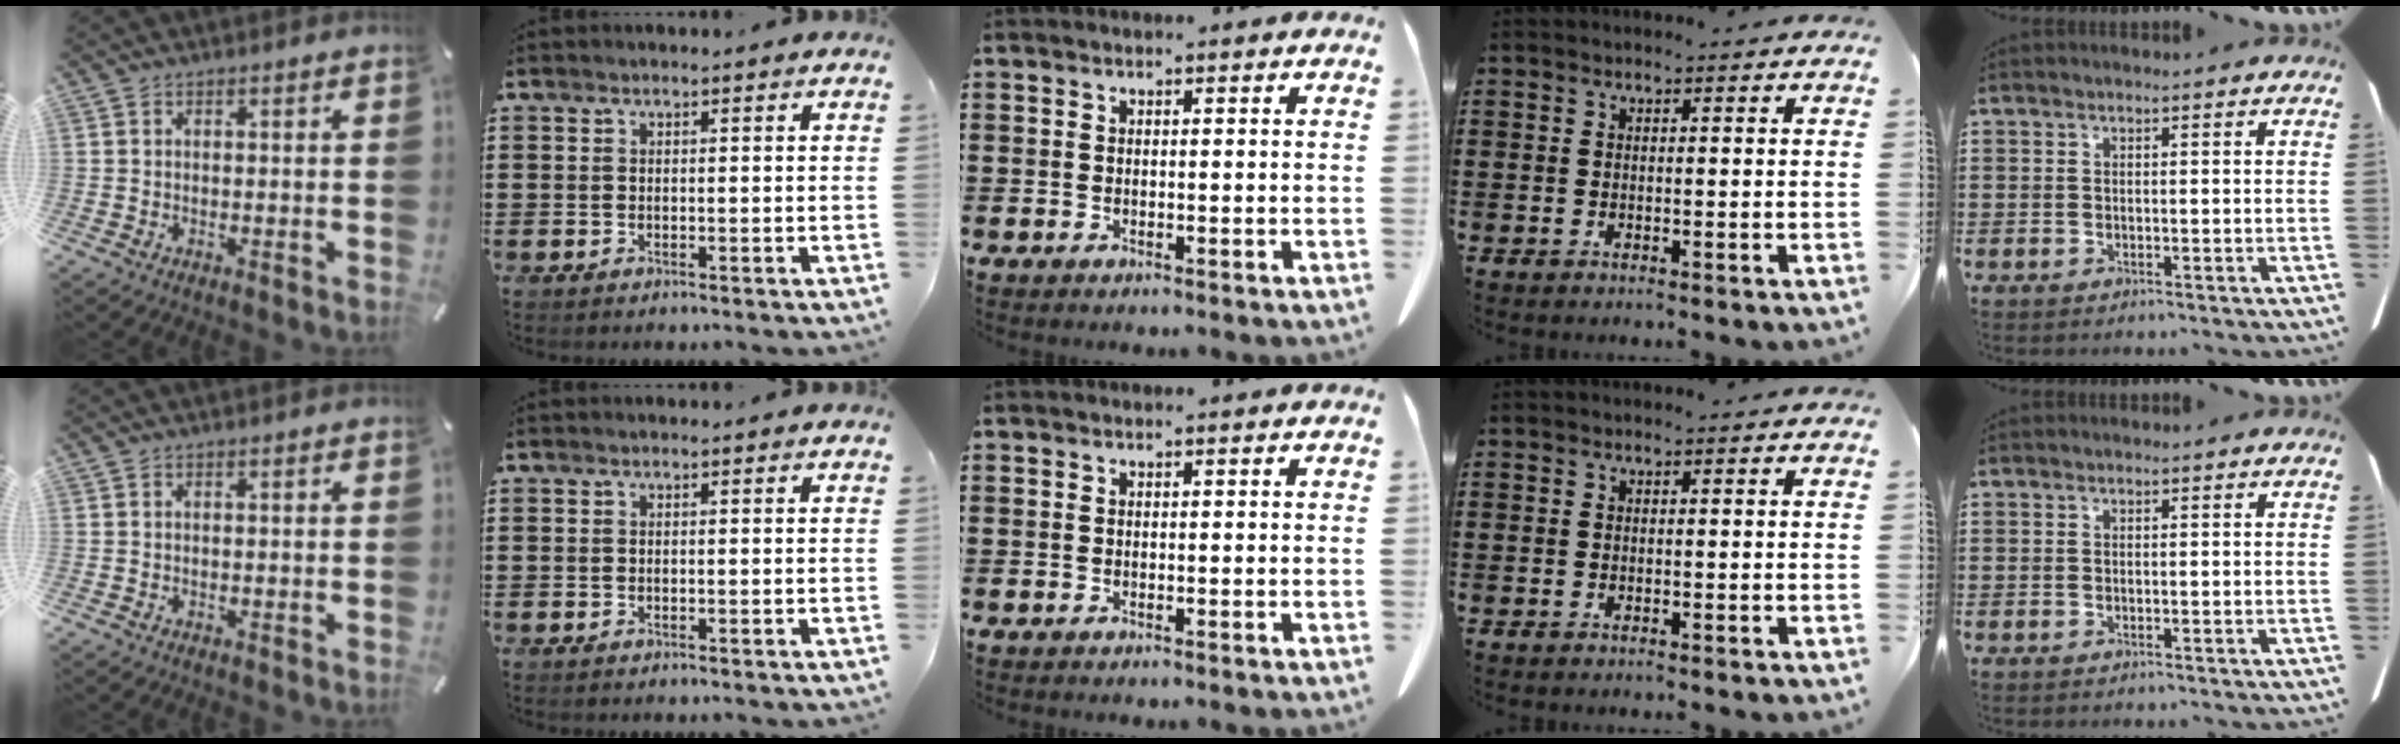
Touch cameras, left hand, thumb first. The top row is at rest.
{}